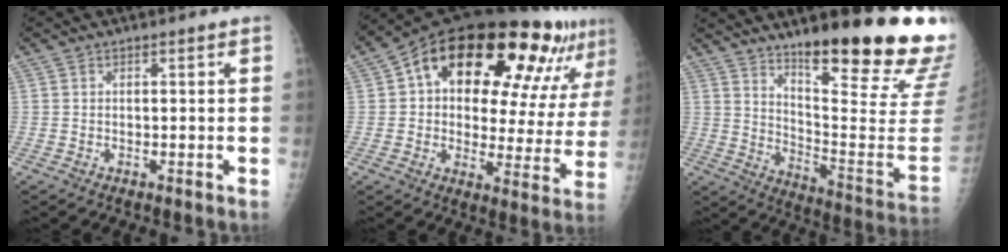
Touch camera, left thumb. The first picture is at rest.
{"total": 27.8, "force": [14.1, 12.3, 20.5], "torque": [-0.257, 0.012, 0.205]}
{"total": 26.2, "force": [17.8, 4.2, 18.9], "torque": [-0.226, -0.111, 0.259]}